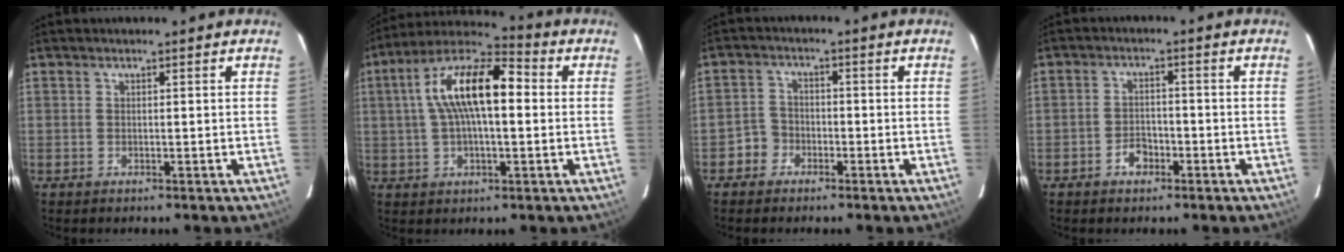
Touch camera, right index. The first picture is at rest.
{"total": 15.7, "force": [2.3, 6.2, 14.3], "torque": [-0.257, 0.027, 0.028]}
{"total": 3.8, "force": [-2.3, 3.0, 0.0], "torque": [-0.003, 0.015, -0.045]}
{"total": 3.6, "force": [-2.2, 2.4, 1.6], "torque": [-0.034, 0.010, -0.034]}